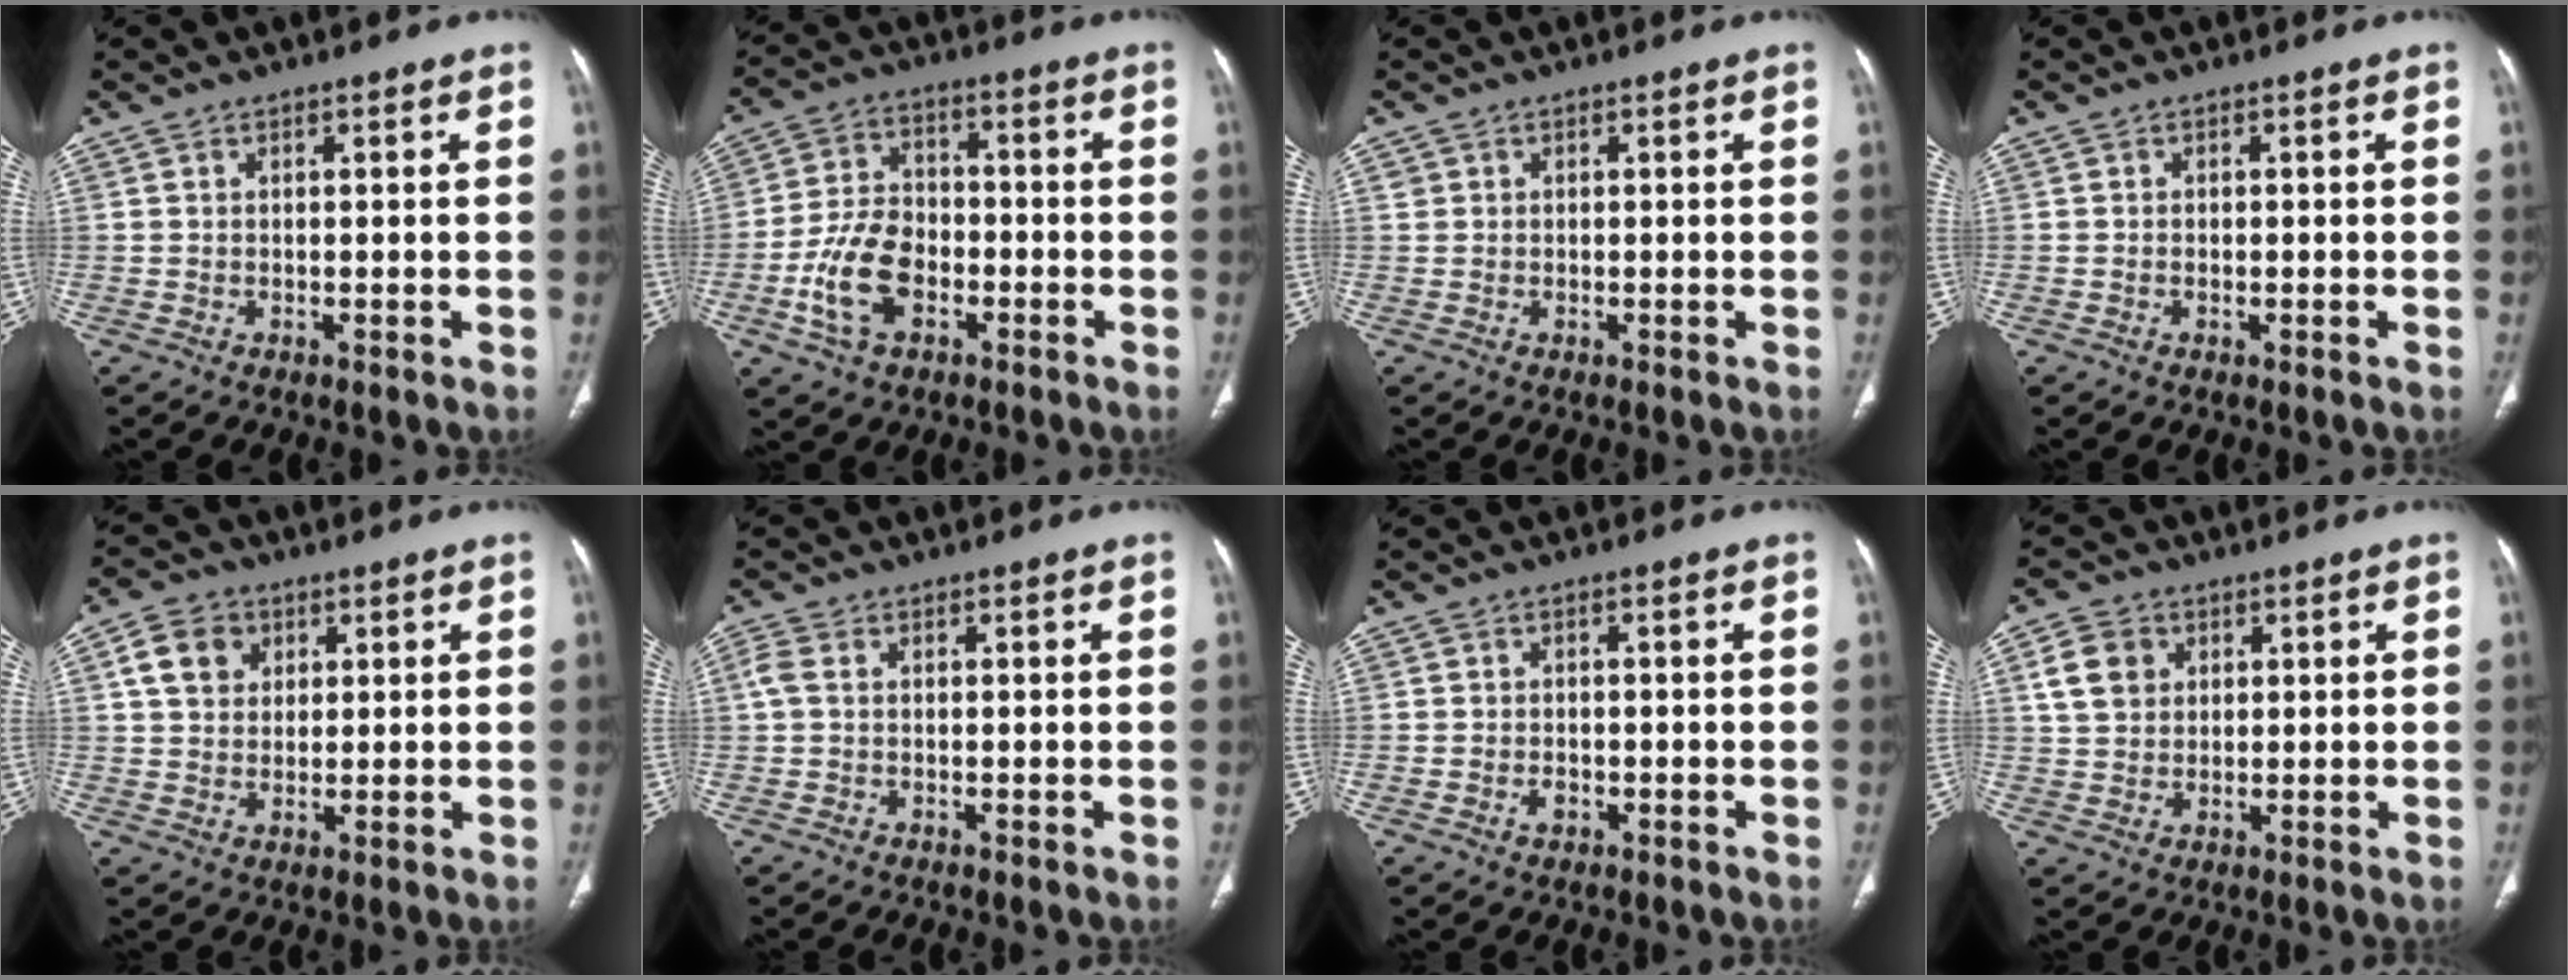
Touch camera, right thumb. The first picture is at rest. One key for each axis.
{"total": 11.4, "fx": -4.2, "fy": 7.3, "fz": 7.8, "tx": -0.147, "ty": 0.025, "tz": -0.079}
{"total": 0.7, "fx": 0.1, "fy": 0.7, "fz": 0.0, "tx": 0.005, "ty": 0.006, "tz": 0.003}
{"total": 0.6, "fx": -0.3, "fy": 0.2, "fz": 0.4, "tx": -0.014, "ty": 0.002, "tz": -0.003}
{"total": 6.9, "fx": 2.4, "fy": 5.6, "fz": 3.3, "tx": -0.034, "ty": 0.001, "tz": 0.040}
{"total": 2.2, "fx": 0.2, "fy": 1.4, "fz": 1.6, "tx": -0.049, "ty": 0.007, "tz": 0.002}
{"total": 1.6, "fx": -0.8, "fy": 1.1, "fz": 0.9, "tx": -0.013, "ty": 0.008, "tz": -0.010}
{"total": 6.3, "fx": 2.0, "fy": 5.2, "fz": 3.1, "tx": -0.038, "ty": 0.001, "tz": 0.038}